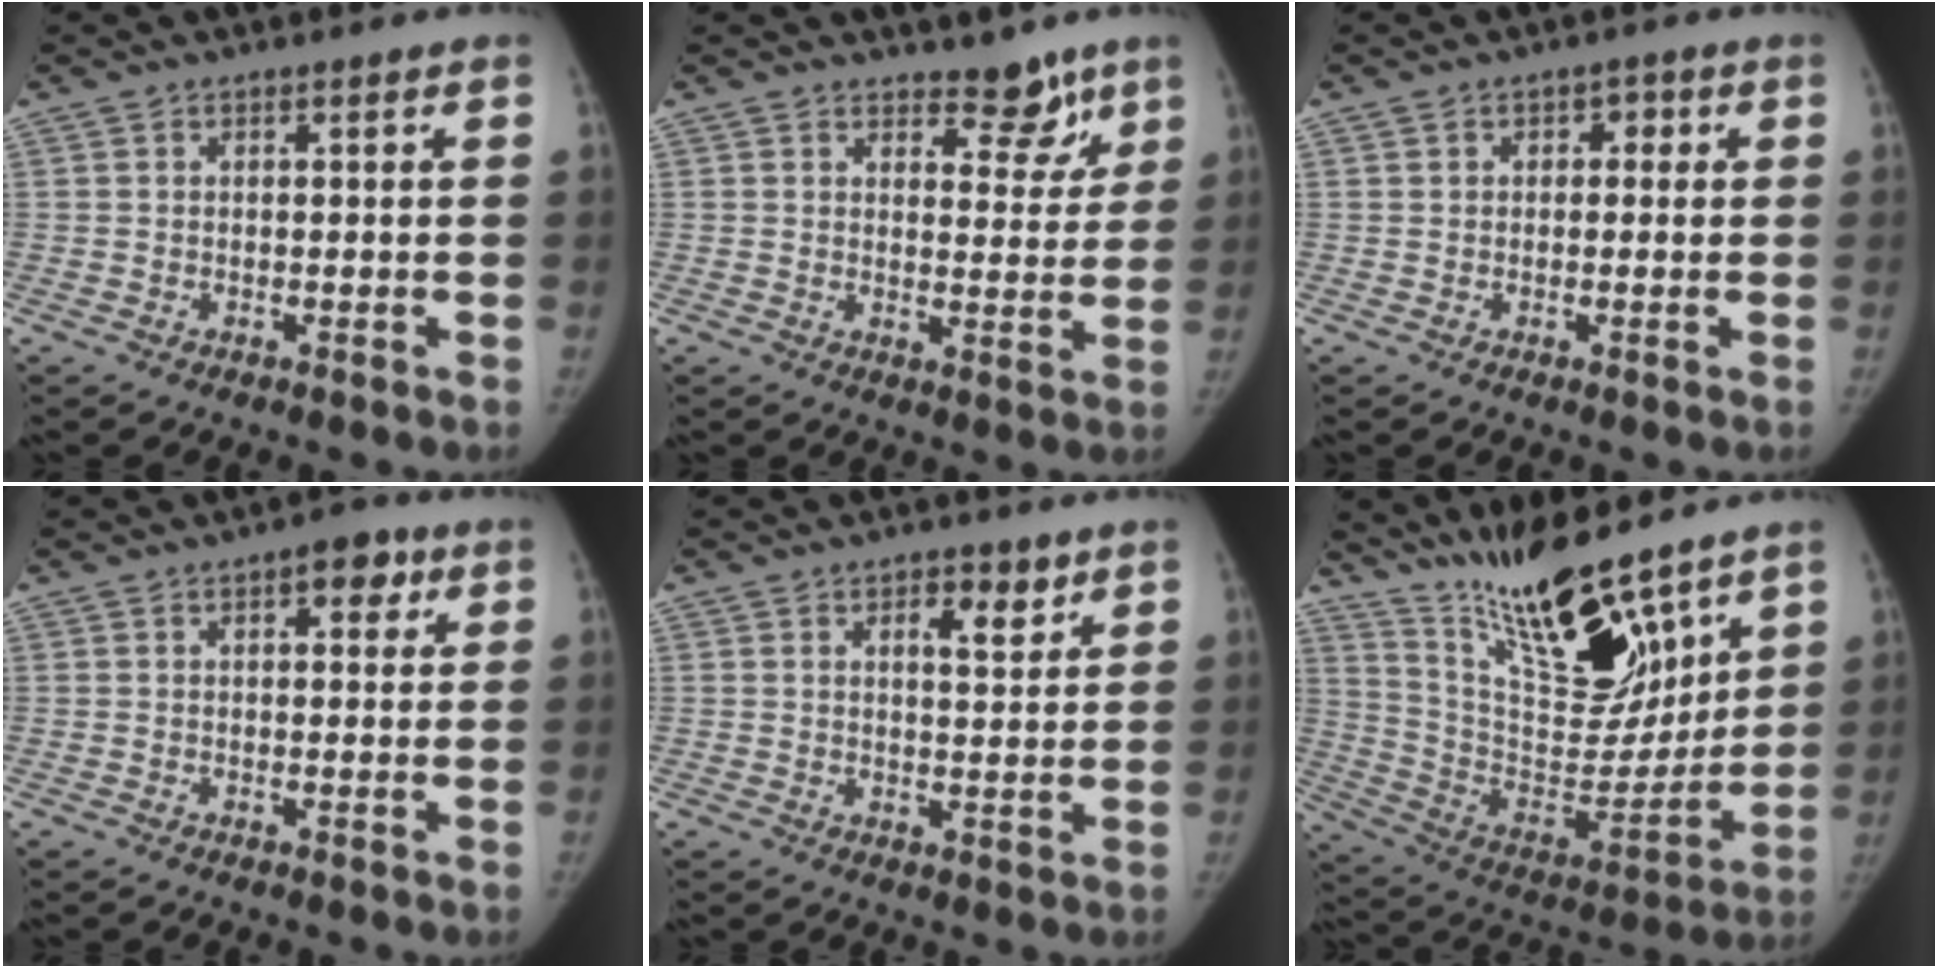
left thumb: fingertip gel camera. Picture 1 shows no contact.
{"total": 6.4, "force": [4.9, 3.3, 2.5], "torque": [0.010, -0.032, 0.068]}
{"total": 2.6, "force": [0.5, 2.2, 1.3], "torque": [0.002, 0.005, 0.003]}
{"total": 4.5, "force": [1.9, 2.4, 3.2], "torque": [-0.019, 0.000, 0.016]}
{"total": 5.3, "force": [2.9, 2.4, 3.6], "torque": [-0.035, -0.017, 0.043]}
{"total": 22.0, "force": [15.8, 7.2, 13.6], "torque": [-0.181, -0.092, 0.288]}